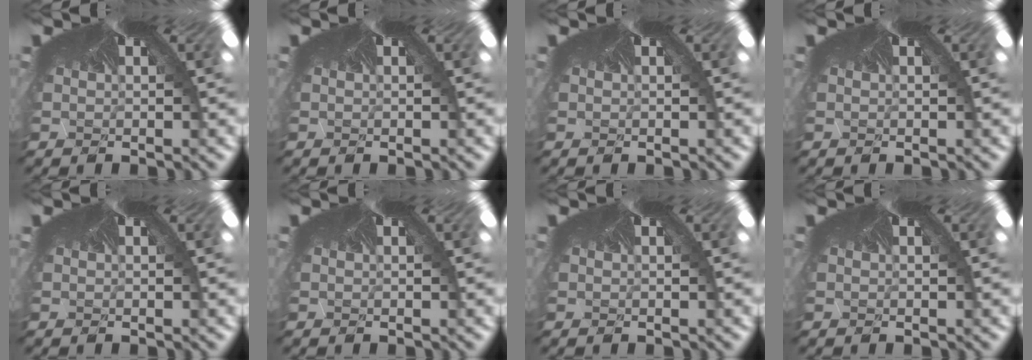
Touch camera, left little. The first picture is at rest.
{"total": 0.0}
{"total": 0.0}
{"total": 0.0}
{"total": 0.0}
{"total": 0.0}
{"total": 0.0}
{"total": 0.0}